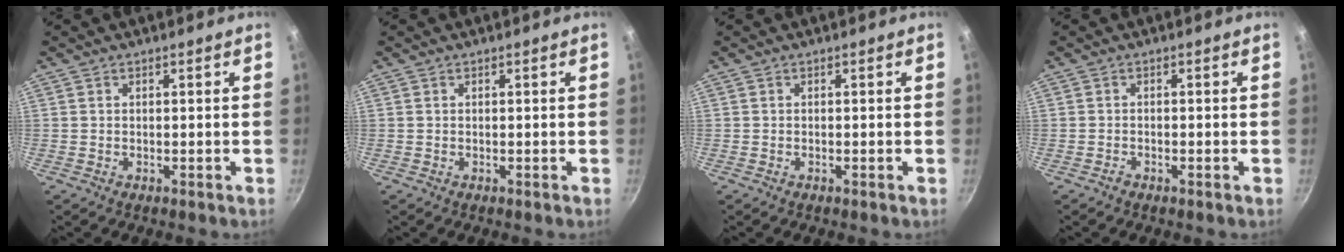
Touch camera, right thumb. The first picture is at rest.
{"total": 0.0}
{"total": 0.0}
{"total": 0.7, "force": [-0.6, 0.2, 0.3], "torque": [-0.017, 0.006, -0.013]}